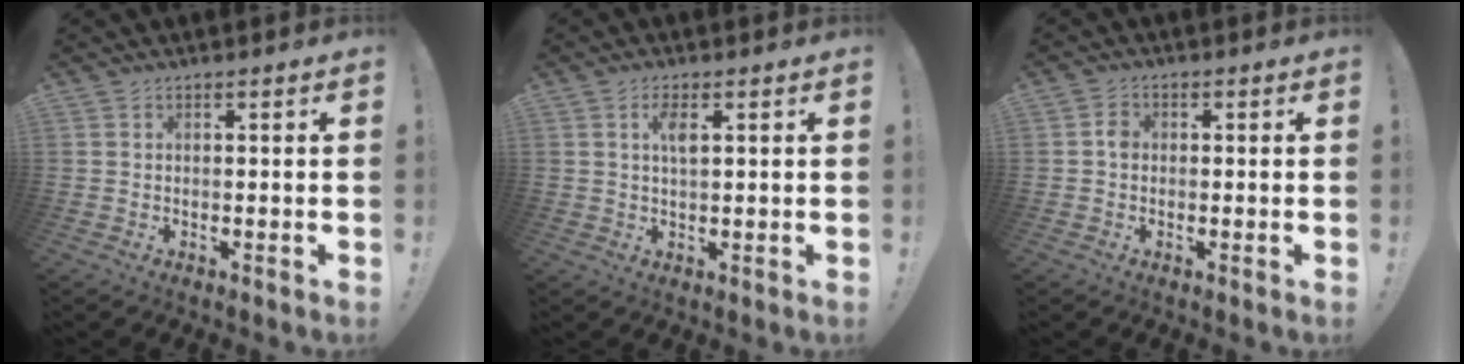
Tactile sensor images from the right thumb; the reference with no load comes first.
{"total": 4.0, "force": [1.3, 1.4, 3.5], "torque": [-0.061, 0.000, 0.019]}
{"total": 2.7, "force": [-0.3, 2.2, 1.6], "torque": [-0.029, 0.009, -0.007]}